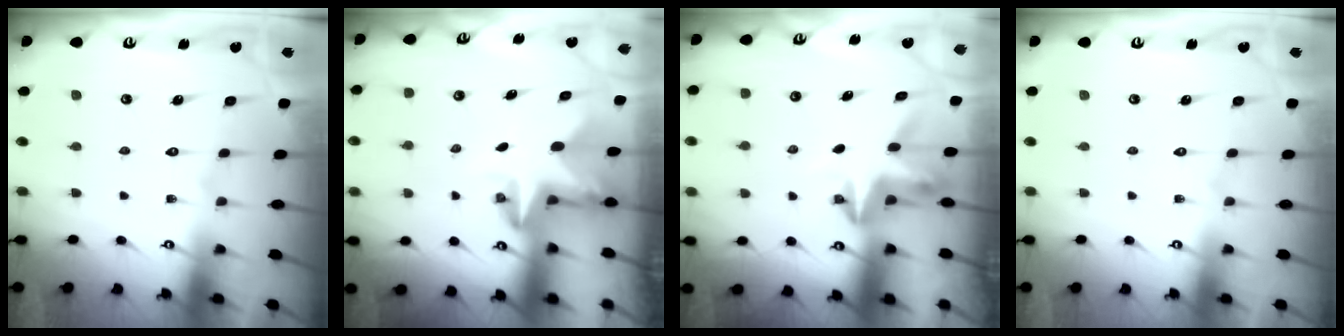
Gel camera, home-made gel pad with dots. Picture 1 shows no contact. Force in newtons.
{"total": 3.4, "press": 3.4, "slide": 0.2}
{"total": 3.4, "press": 3.4, "slide": 0.2}
{"total": 0.0}